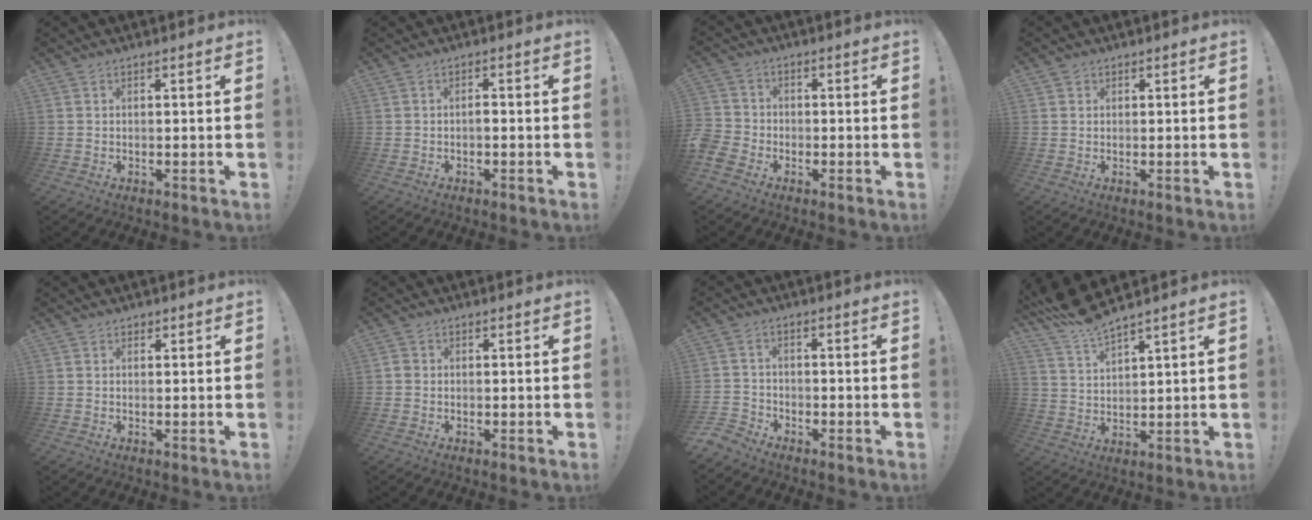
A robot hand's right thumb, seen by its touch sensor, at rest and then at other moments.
{"total": 1.4, "force": [-0.8, 0.5, 1.0], "torque": [-0.018, 0.003, -0.015]}
{"total": 5.2, "force": [-3.1, 3.8, 1.5], "torque": [-0.051, 0.017, -0.060]}
{"total": 1.0, "force": [0.6, 0.8, 0.0], "torque": [0.008, -0.002, 0.010]}
{"total": 0.8, "force": [0.6, 0.6, 0.1], "torque": [0.003, -0.002, 0.010]}
{"total": 1.4, "force": [-0.4, 1.3, 0.6], "torque": [-0.014, 0.008, -0.006]}
{"total": 4.0, "force": [-3.7, 1.7, 0.4], "torque": [-0.016, 0.010, -0.070]}
{"total": 7.8, "force": [7.1, 0.7, 3.1], "torque": [-0.071, -0.041, 0.132]}